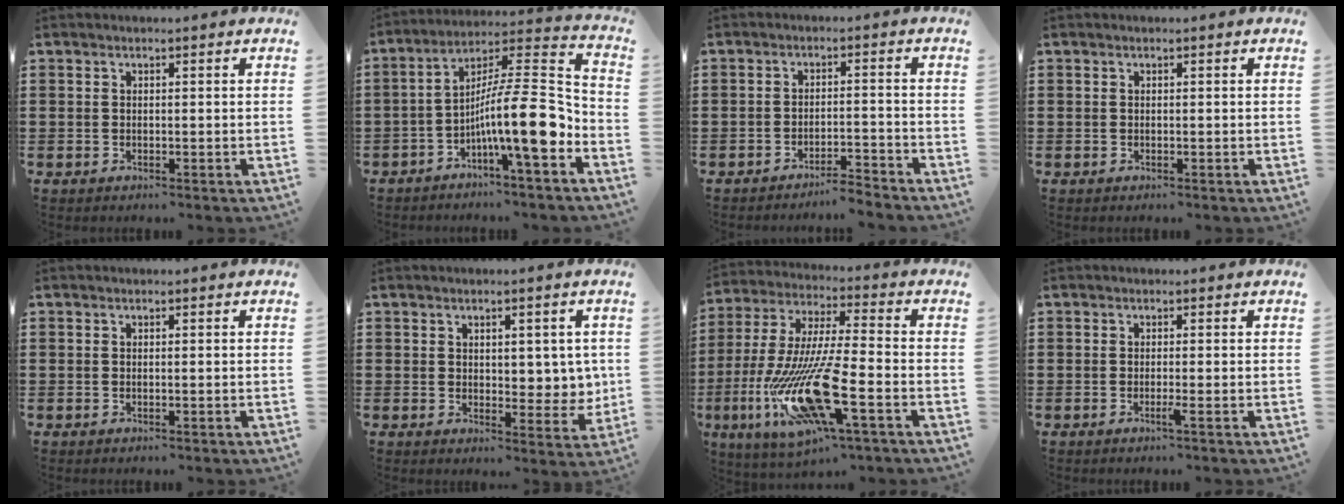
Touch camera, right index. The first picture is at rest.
{"total": 13.7, "force": [-4.7, 2.4, 12.6], "torque": [-0.215, -0.022, -0.091]}
{"total": 3.3, "force": [-3.3, -0.1, 0.1], "torque": [-0.007, -0.001, -0.070]}
{"total": 0.0}
{"total": 0.0}
{"total": 4.3, "force": [1.7, 2.9, 2.7], "torque": [-0.030, -0.003, 0.024]}
{"total": 16.9, "force": [-7.5, 3.7, 14.6], "torque": [-0.312, -0.009, -0.136]}
{"total": 1.4, "force": [-0.7, -0.3, 1.1], "torque": [-0.020, -0.007, -0.013]}